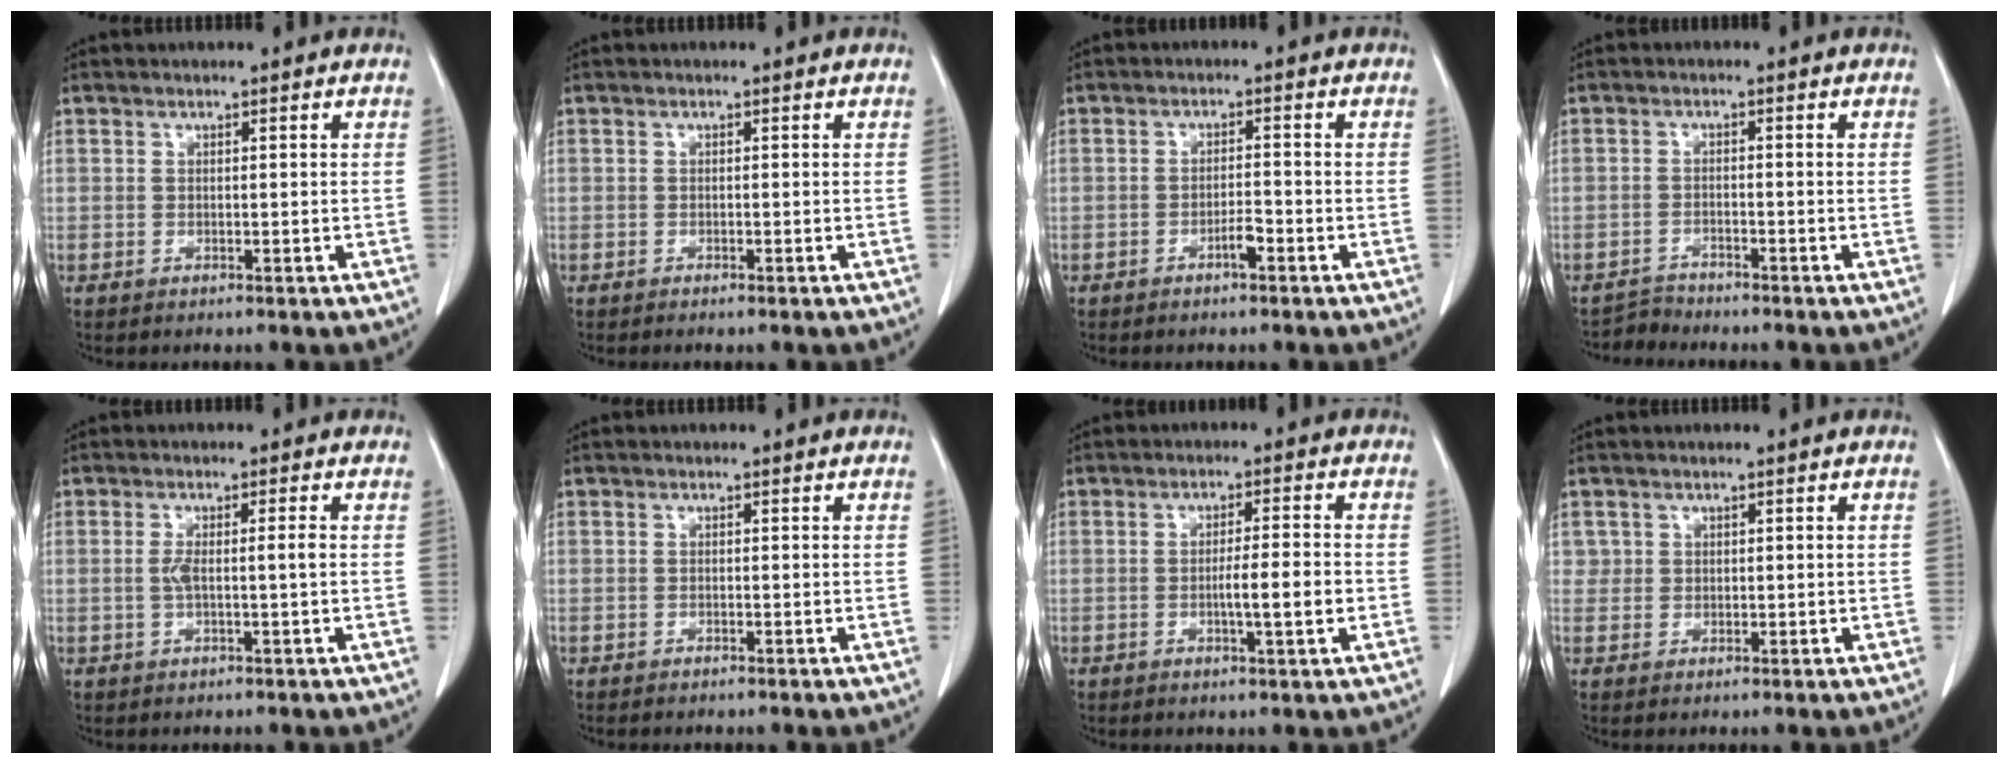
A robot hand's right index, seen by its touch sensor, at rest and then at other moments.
{"total": 0.9, "force": [-0.7, 0.1, 0.5], "torque": [-0.011, -0.002, -0.008]}
{"total": 2.3, "force": [-1.4, 0.4, 1.7], "torque": [-0.029, 0.003, -0.024]}
{"total": 2.2, "force": [-2.1, -0.1, -0.8], "torque": [0.020, -0.010, -0.038]}
{"total": 2.9, "force": [-0.2, 0.0, 2.9], "torque": [-0.056, 0.002, -0.002]}
{"total": 0.6, "force": [-0.5, 0.1, 0.2], "torque": [-0.007, 0.000, -0.011]}
{"total": 5.3, "force": [-1.2, 0.1, 5.2], "torque": [-0.084, -0.002, -0.017]}
{"total": 1.7, "force": [0.6, 1.6, 0.0], "torque": [0.013, 0.001, 0.005]}